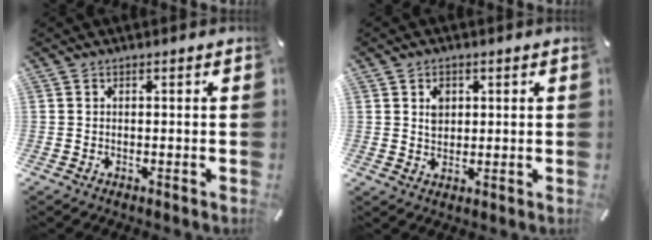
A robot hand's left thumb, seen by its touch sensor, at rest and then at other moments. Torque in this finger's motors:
{"motor_torque": [0.45, 0.65, 0.33, -0.40, 0.00]}